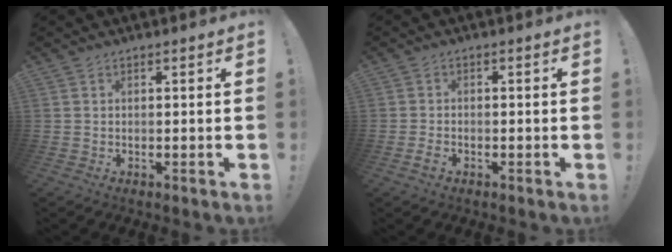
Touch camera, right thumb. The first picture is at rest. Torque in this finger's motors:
{"motor_torque": [0.01, 0.11, -0.19, 0.02, -0.01]}